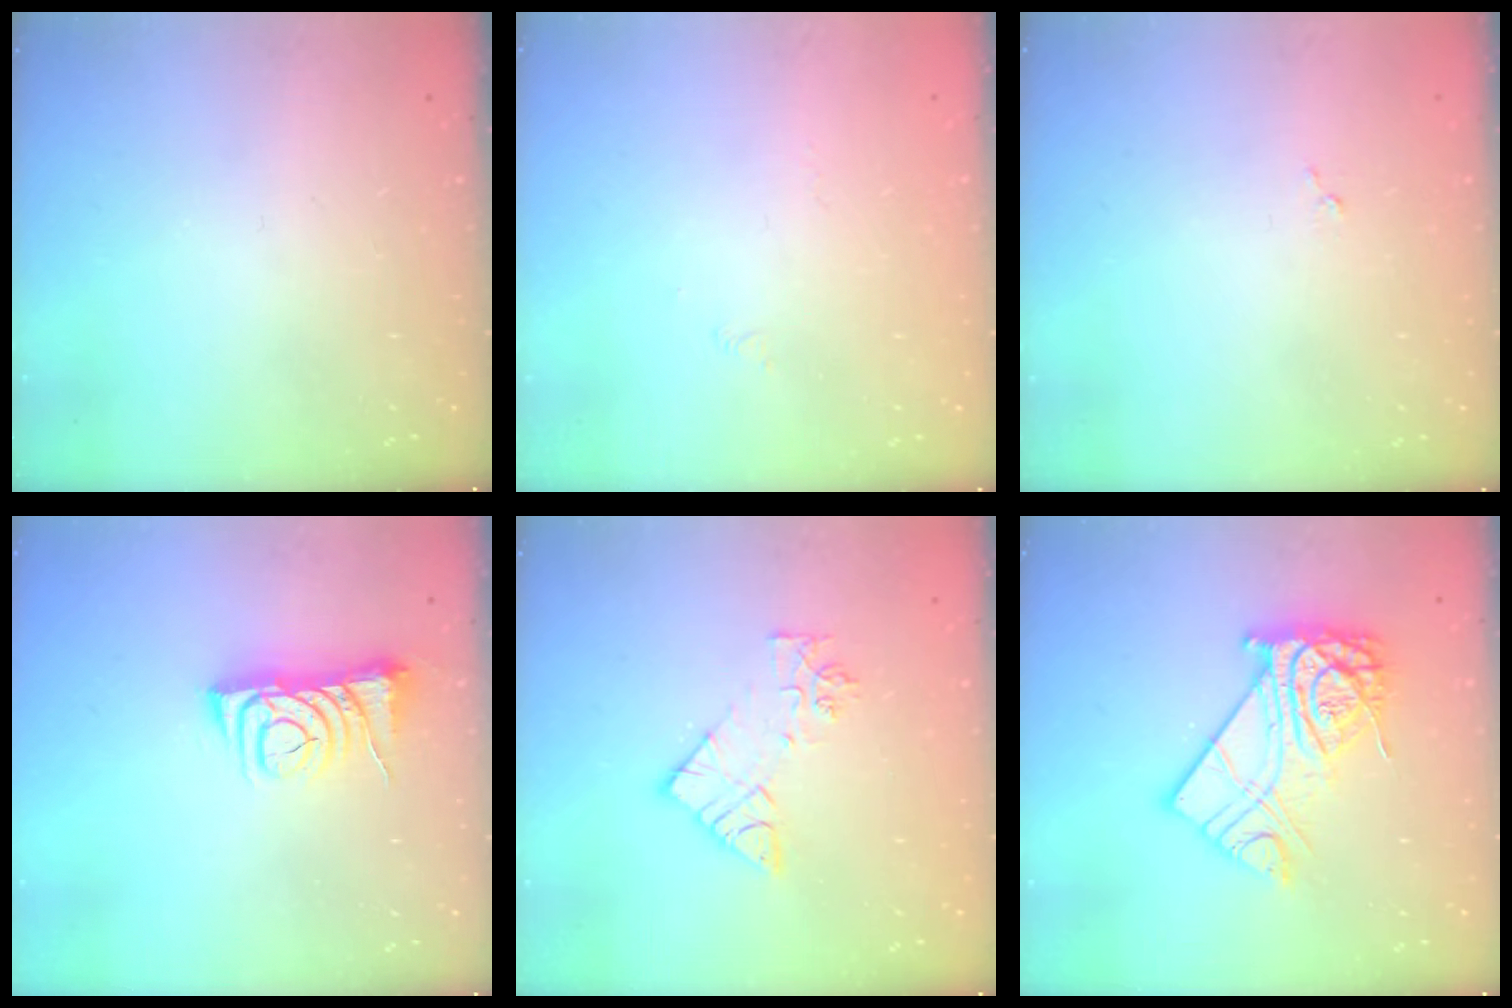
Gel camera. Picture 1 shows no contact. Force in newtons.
{"total": 1.7, "press": 1.6, "slide": 0.4}
{"total": 3.5, "press": 3.5, "slide": 0.1}
{"total": 7.3, "press": 7.2, "slide": 0.9}
{"total": 10.2, "press": 10.1, "slide": 0.9}
{"total": 15.8, "press": 15.7, "slide": 1.3}